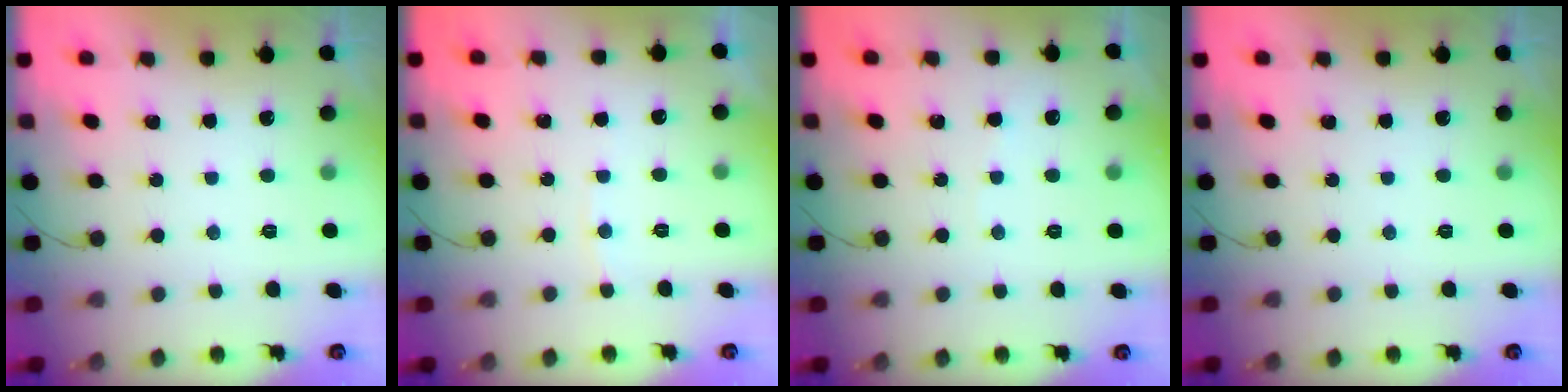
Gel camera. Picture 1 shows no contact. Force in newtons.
{"total": 2.9, "press": 2.9, "slide": 0.3}
{"total": 2.7, "press": 2.6, "slide": 0.4}
{"total": 0.0}